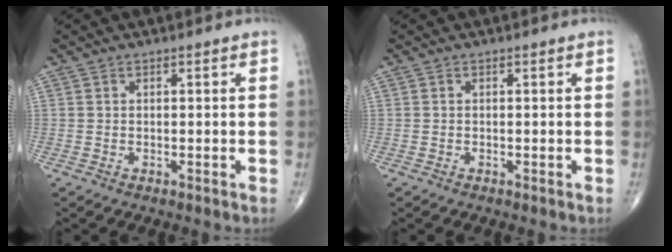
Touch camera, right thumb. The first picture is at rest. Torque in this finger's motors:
{"motor_torque": [-0.24, -0.02, -0.16, -0.08, -0.02]}